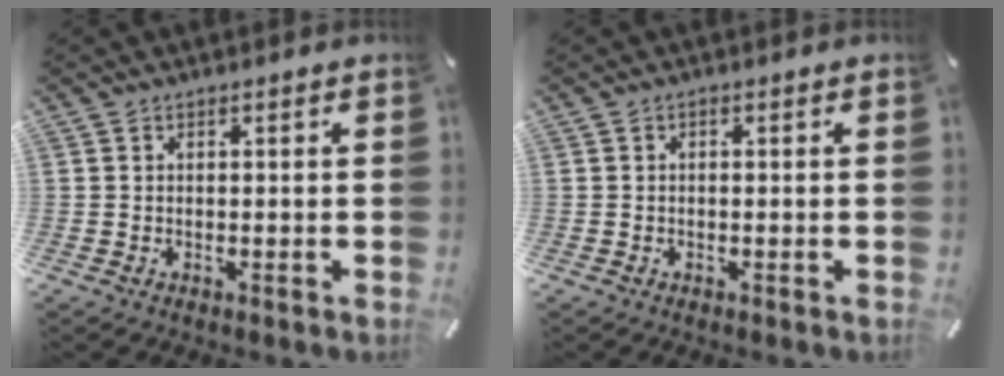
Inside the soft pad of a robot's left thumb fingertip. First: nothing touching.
{"total": 0.5, "force": [-0.1, 0.2, 0.5], "torque": [-0.009, 0.000, -0.003]}